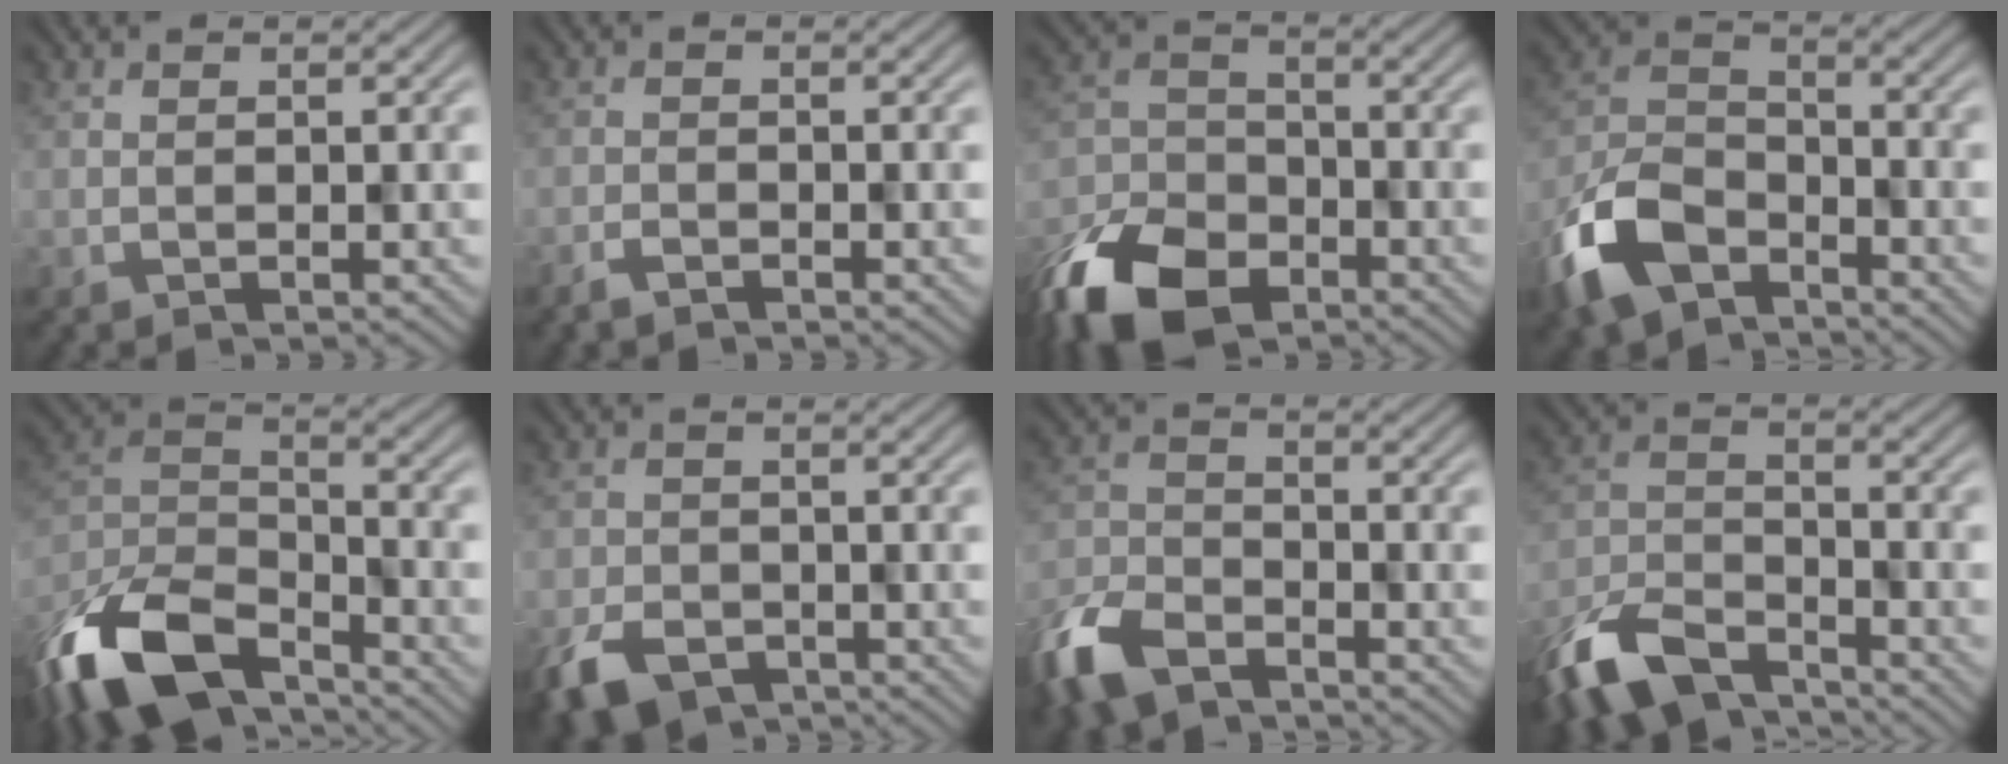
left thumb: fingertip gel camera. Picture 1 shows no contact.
{"total": 2.6, "force": [-2.6, 0.0, -0.2], "torque": [-0.006, -0.003, -0.026]}
{"total": 11.7, "force": [-9.5, 5.2, 4.4], "torque": [-0.108, -0.021, -0.160]}
{"total": 9.8, "force": [-7.9, 4.4, 3.8], "torque": [-0.101, -0.015, -0.146]}
{"total": 14.6, "force": [-12.1, 5.0, 6.5], "torque": [-0.154, -0.013, -0.215]}
{"total": 6.0, "force": [-5.0, 2.8, 1.9], "torque": [-0.053, -0.018, -0.070]}
{"total": 8.6, "force": [-7.8, 2.9, 2.4], "torque": [-0.065, -0.019, -0.141]}
{"total": 9.7, "force": [-9.0, 2.4, 2.6], "torque": [-0.059, -0.013, -0.159]}